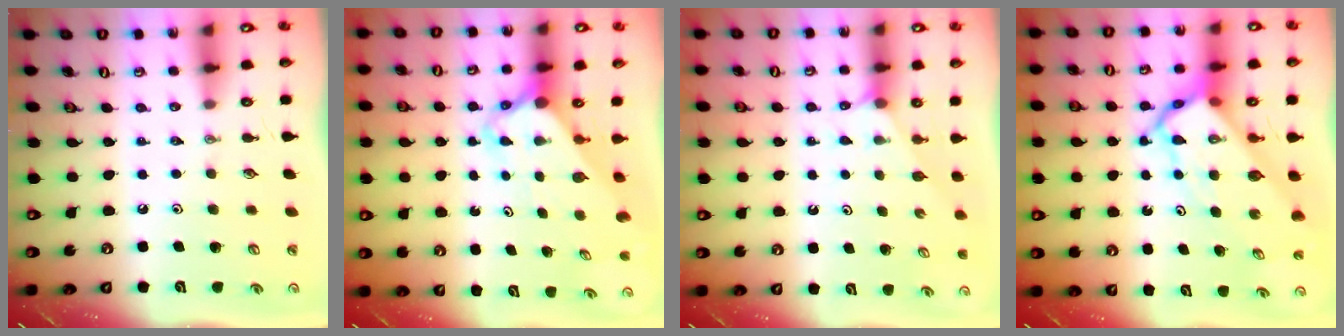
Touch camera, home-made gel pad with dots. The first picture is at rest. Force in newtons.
{"total": 3.2, "press": 3.1, "slide": 0.2}
{"total": 2.3, "press": 2.3, "slide": 0.4}
{"total": 9.2, "press": 9.2, "slide": 0.9}